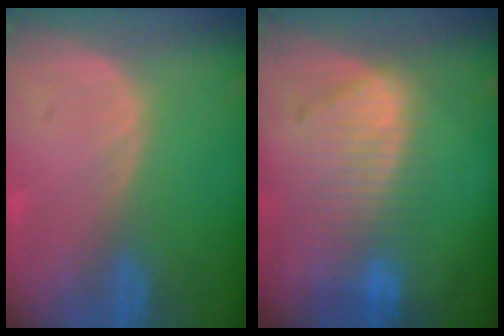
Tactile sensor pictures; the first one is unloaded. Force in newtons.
{"total": 8.8, "press": 7.9, "slide": 4.0}